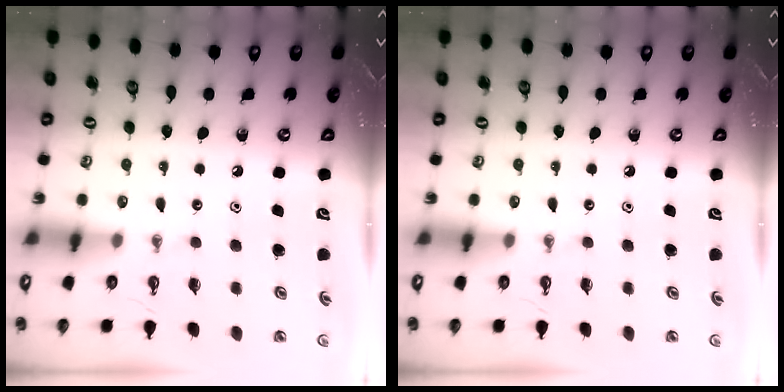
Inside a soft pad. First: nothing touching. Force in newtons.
{"total": 0.0}